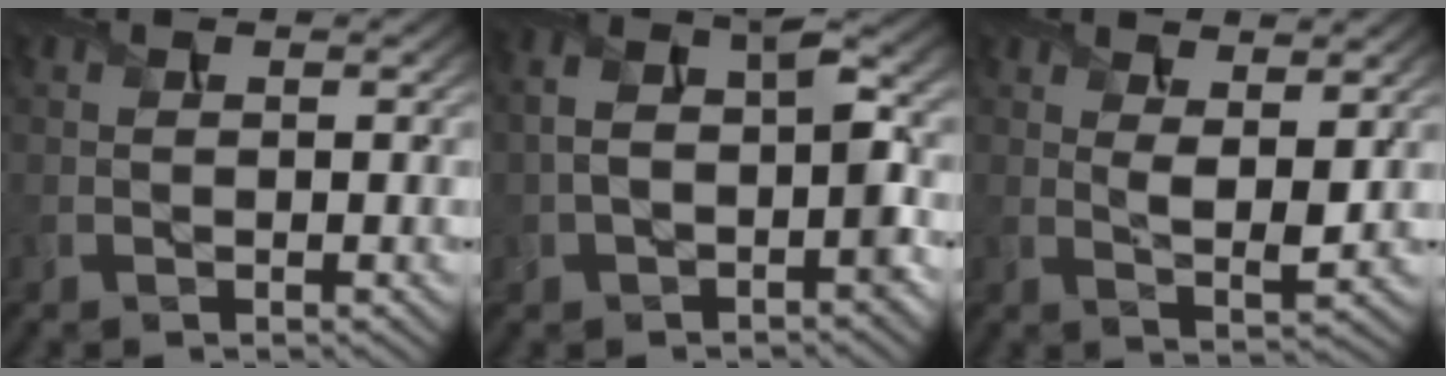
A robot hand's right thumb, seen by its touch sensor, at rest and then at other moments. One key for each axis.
{"total": 6.8, "fx": -1.1, "fy": 3.7, "fz": 5.6, "tx": -0.101, "ty": 0.006, "tz": -0.023}
{"total": 4.2, "fx": 2.0, "fy": 1.5, "fz": 3.4, "tx": -0.073, "ty": -0.009, "tz": 0.041}